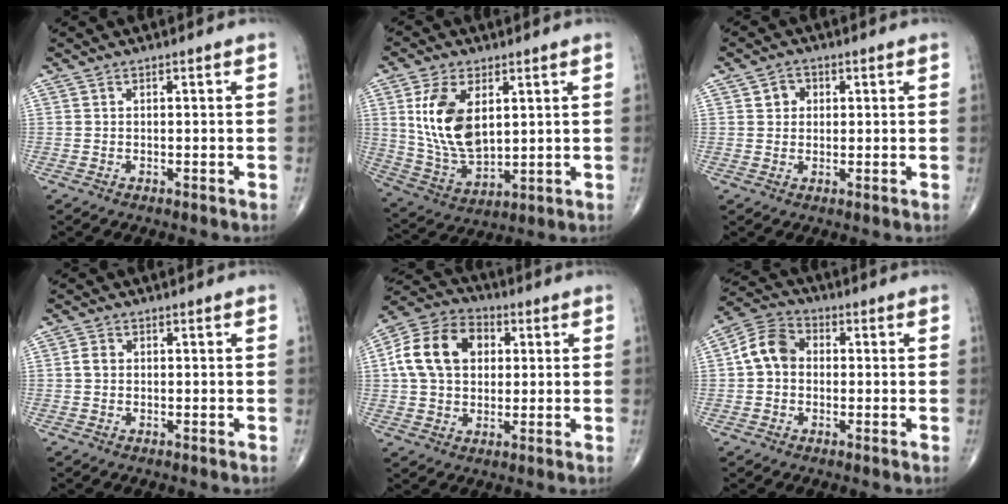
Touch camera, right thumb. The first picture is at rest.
{"total": 14.4, "force": [3.7, 8.1, 11.3], "torque": [-0.209, -0.019, 0.083]}
{"total": 3.2, "force": [0.9, 2.8, 1.3], "torque": [-0.003, 0.000, 0.011]}
{"total": 1.8, "force": [0.0, 1.5, 1.1], "torque": [-0.018, 0.003, -0.002]}
{"total": 14.7, "force": [2.7, 10.8, 9.6], "torque": [-0.158, 0.018, 0.039]}
{"total": 7.8, "force": [0.1, 6.2, 4.7], "torque": [-0.079, 0.026, -0.012]}